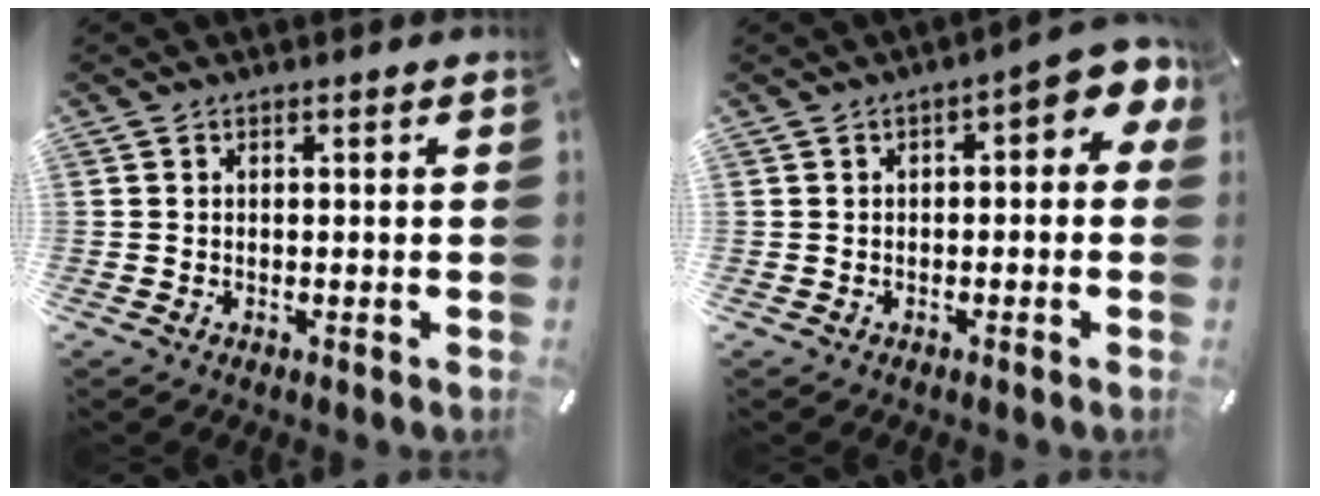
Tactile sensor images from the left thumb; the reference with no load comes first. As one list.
[{"total": 4.9, "force": [0.2, 2.7, 4.1], "torque": [-0.060, 0.004, -0.001]}]